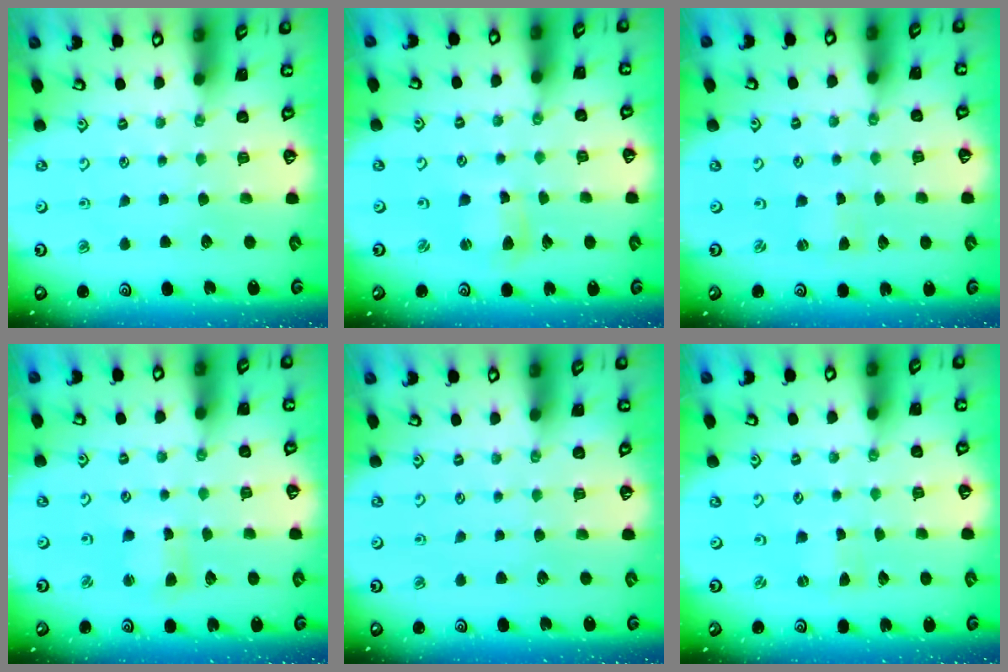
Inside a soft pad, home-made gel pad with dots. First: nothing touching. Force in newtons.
{"total": 3.2, "press": 3.2, "slide": 0.3}
{"total": 0.0}
{"total": 3.2, "press": 3.2, "slide": 0.3}
{"total": 0.0}
{"total": 0.0}